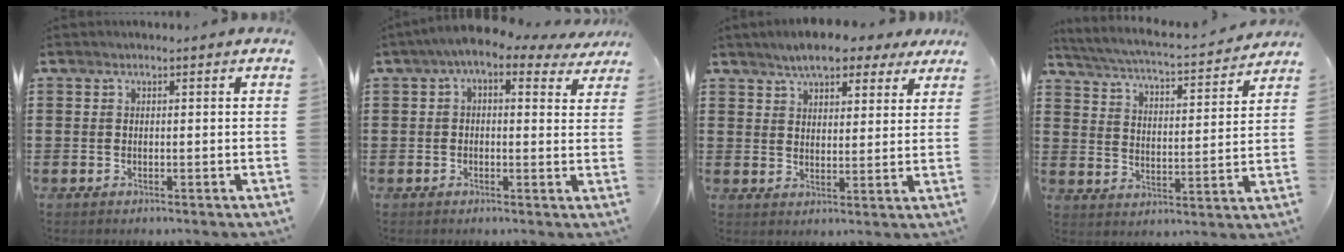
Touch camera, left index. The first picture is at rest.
{"total": 4.3, "force": [2.2, 1.4, 3.5], "torque": [-0.074, 0.000, 0.033]}
{"total": 6.2, "force": [5.3, 2.1, 2.3], "torque": [-0.054, -0.002, 0.098]}
{"total": 3.9, "force": [3.7, -0.3, 1.4], "torque": [-0.048, -0.032, 0.054]}